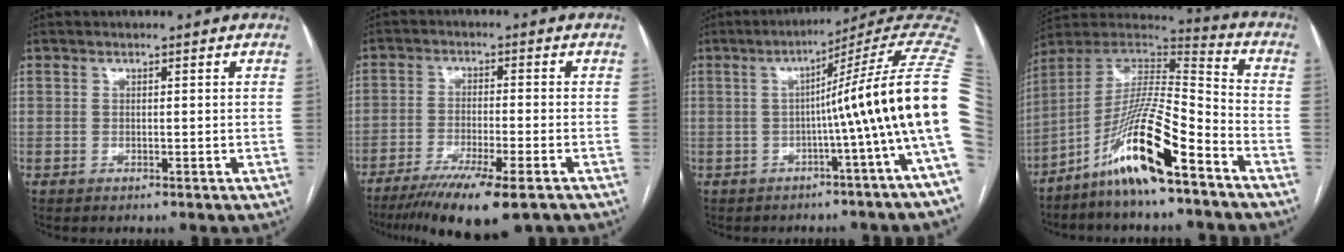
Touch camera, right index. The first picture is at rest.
{"total": 13.4, "force": [-9.7, 1.6, 9.1], "torque": [-0.148, -0.033, -0.154]}
{"total": 16.4, "force": [-0.6, -2.6, 16.2], "torque": [-0.167, 0.028, -0.020]}
{"total": 16.0, "force": [-9.8, 1.2, 12.6], "torque": [-0.245, -0.003, -0.179]}